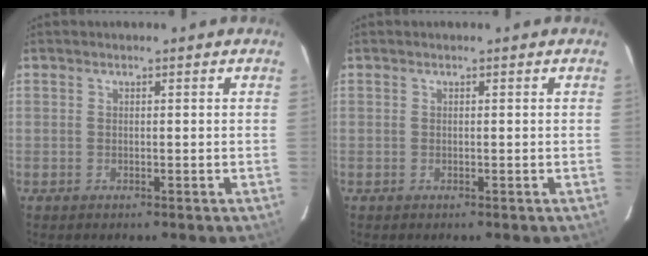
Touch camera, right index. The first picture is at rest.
{"total": 0.0}